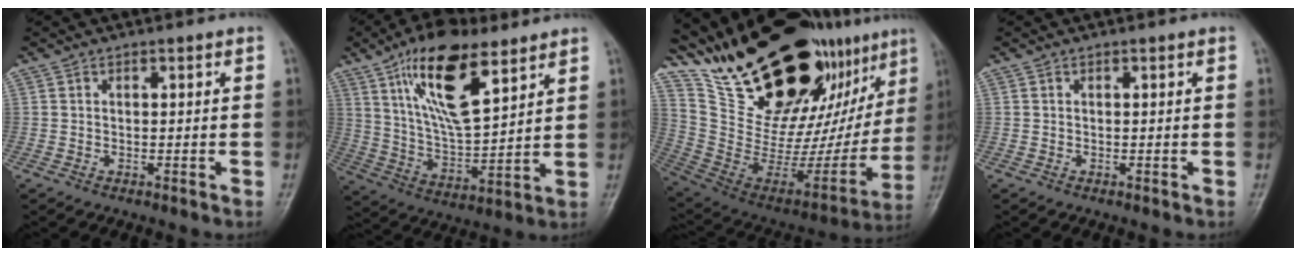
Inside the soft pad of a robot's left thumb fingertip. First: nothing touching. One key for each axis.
{"total": 17.6, "fx": 9.4, "fy": 6.7, "fz": 13.2, "tx": -0.212, "ty": -0.040, "tz": 0.174}
{"total": 33.4, "fx": 22.6, "fy": 13.0, "fz": 20.9, "tx": -0.287, "ty": -0.086, "tz": 0.373}
{"total": 0.0}